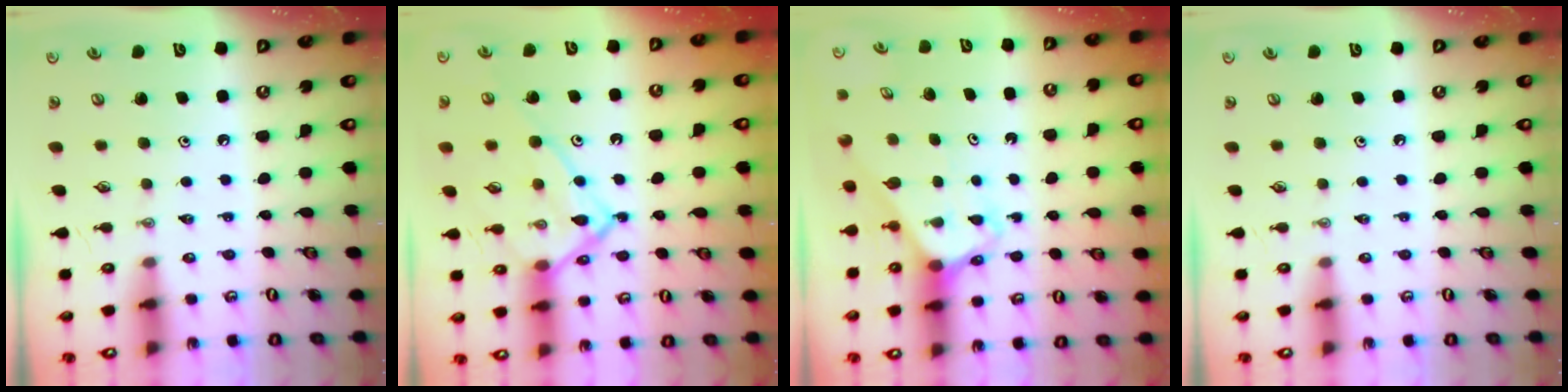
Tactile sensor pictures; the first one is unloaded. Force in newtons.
{"total": 15.3, "press": 15.2, "slide": 1.5}
{"total": 2.9, "press": 2.9, "slide": 0.2}
{"total": 0.0}